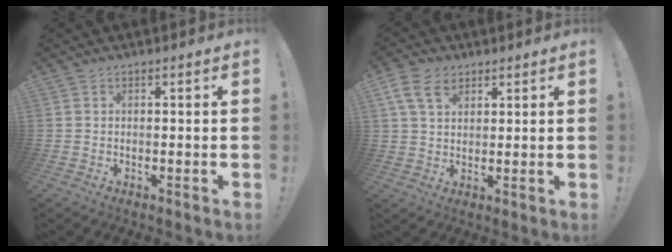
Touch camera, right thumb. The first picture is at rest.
{"total": 8.6, "force": [4.4, 5.7, 4.8], "torque": [-0.093, -0.003, 0.089]}